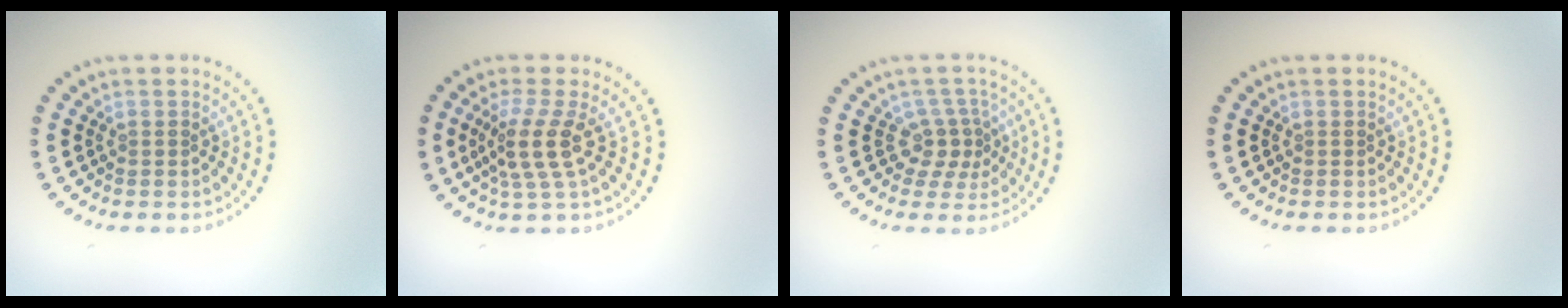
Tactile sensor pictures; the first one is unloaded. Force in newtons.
{"total": 3.5, "press": 2.8, "slide": 2.2}
{"total": 2.6, "press": 1.8, "slide": 1.9}
{"total": 0.0}